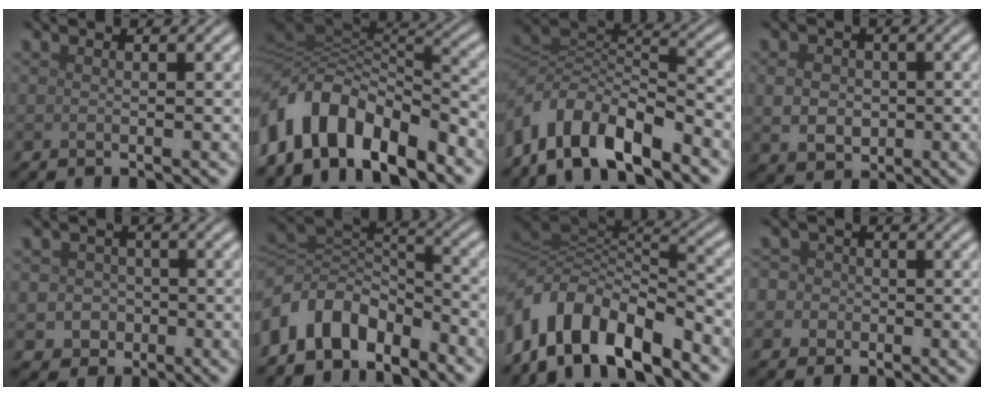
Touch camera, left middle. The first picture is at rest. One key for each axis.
{"total": 10.7, "fx": -5.7, "fy": 5.9, "fz": 6.8, "tx": -0.119, "ty": 0.010, "tz": -0.106}
{"total": 8.8, "fx": -5.3, "fy": 3.9, "fz": 5.9, "tx": -0.097, "ty": 0.005, "tz": -0.107}
{"total": 3.5, "fx": -0.2, "fy": 2.9, "fz": 2.0, "tx": -0.043, "ty": -0.004, "tz": -0.004}
{"total": 3.2, "fx": -0.9, "fy": 2.9, "fz": 0.9, "tx": 0.010, "ty": 0.000, "tz": -0.025}
{"total": 8.6, "fx": -5.1, "fy": 5.4, "fz": 4.4, "tx": -0.068, "ty": 0.002, "tz": -0.102}
{"total": 10.9, "fx": -5.7, "fy": 5.3, "fz": 7.6, "tx": -0.133, "ty": 0.002, "tz": -0.105}
{"total": 5.1, "fx": -0.8, "fy": 4.8, "fz": 1.4, "tx": -0.013, "ty": 0.019, "tz": -0.049}